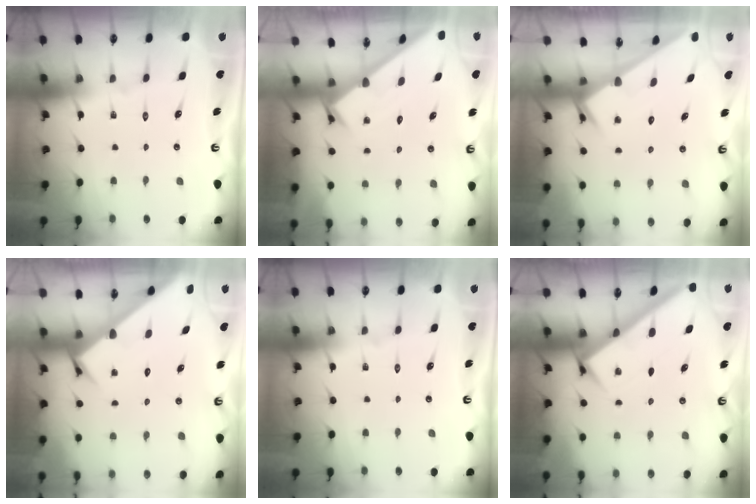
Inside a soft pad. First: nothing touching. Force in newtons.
{"total": 1.7, "press": 1.7, "slide": 0.1}
{"total": 2.5, "press": 2.5, "slide": 0.1}
{"total": 3.5, "press": 3.5, "slide": 0.1}
{"total": 0.0}
{"total": 2.9, "press": 2.9, "slide": 0.2}